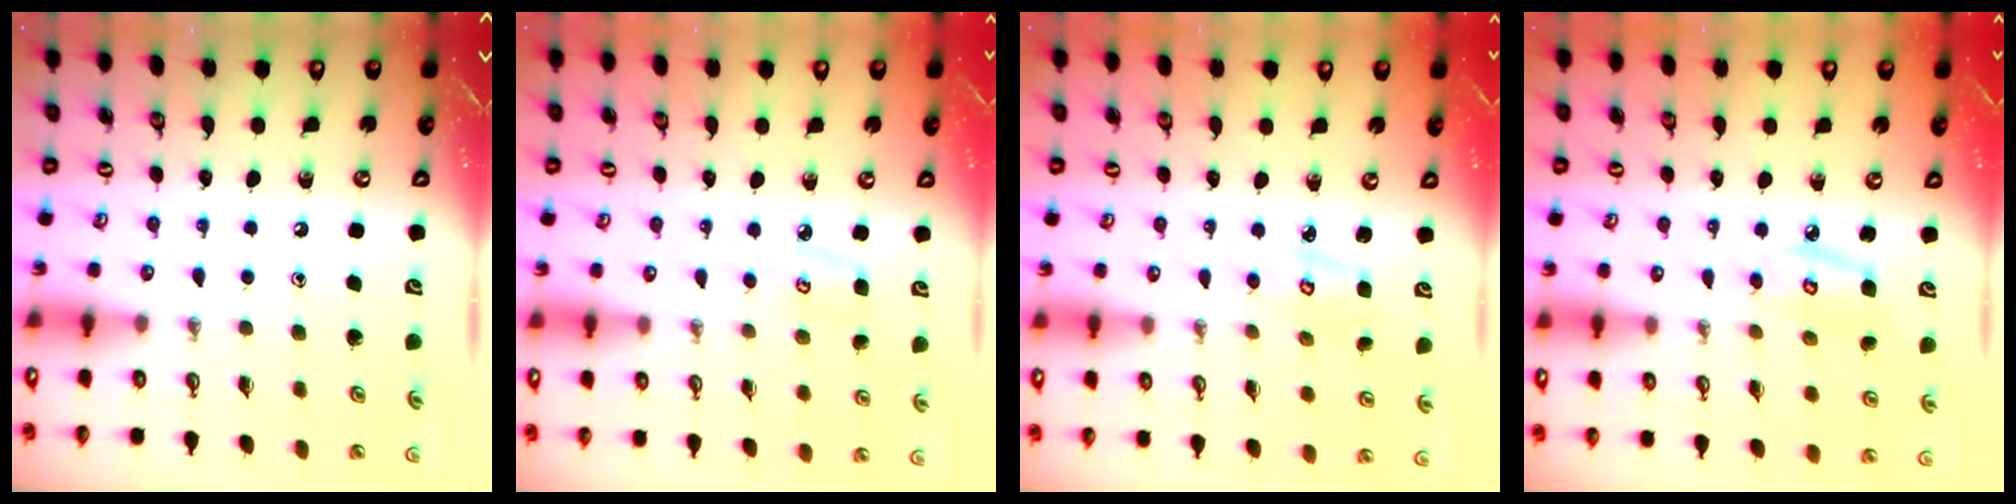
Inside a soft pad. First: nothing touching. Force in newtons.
{"total": 4.5, "press": 4.5, "slide": 0.4}
{"total": 3.1, "press": 3.1, "slide": 0.2}
{"total": 5.4, "press": 5.4, "slide": 0.3}